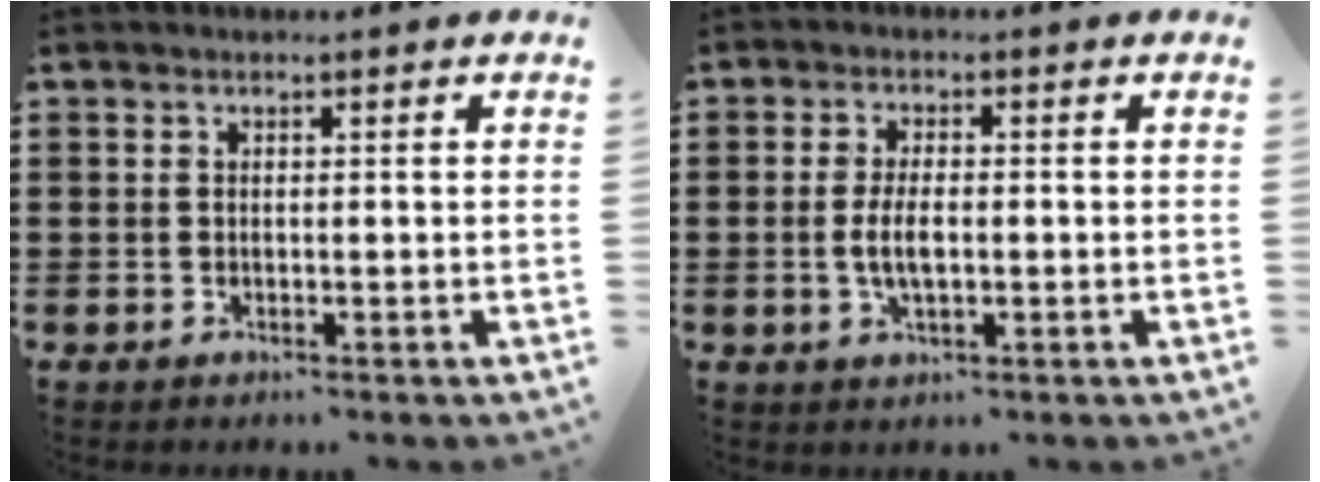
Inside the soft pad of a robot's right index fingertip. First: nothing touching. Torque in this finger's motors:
{"motor_torque": [1.96, 0.17, 0.81, 0.18]}